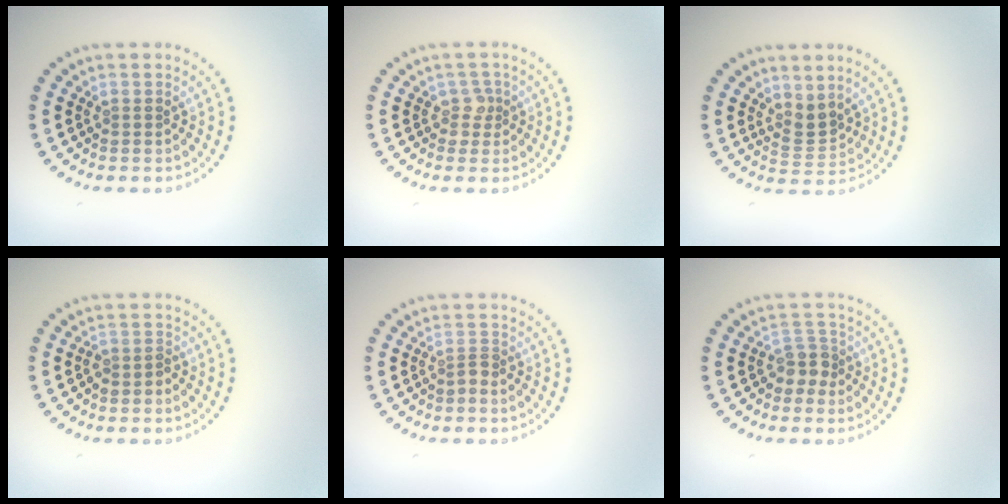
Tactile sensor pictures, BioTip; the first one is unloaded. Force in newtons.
{"total": 1.3, "press": 1.0, "slide": 0.8}
{"total": 2.3, "press": 1.6, "slide": 1.6}
{"total": 1.5, "press": 1.1, "slide": 0.9}
{"total": 0.8, "press": 0.5, "slide": 0.6}
{"total": 2.1, "press": 1.6, "slide": 1.4}